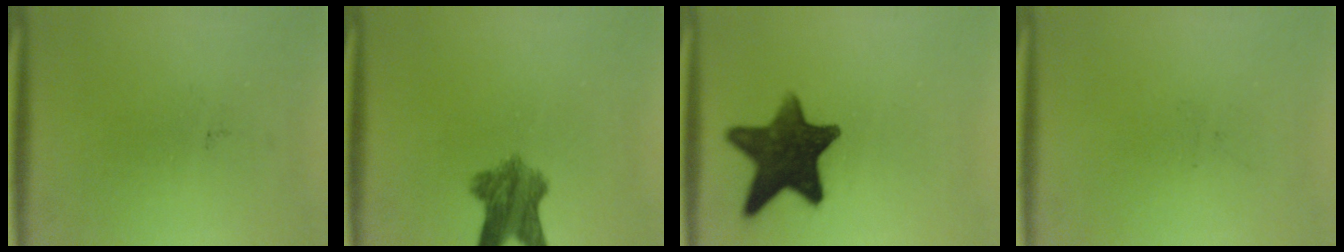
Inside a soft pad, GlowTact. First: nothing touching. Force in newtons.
{"total": 6.7}
{"total": 13.9}
{"total": 0.0}